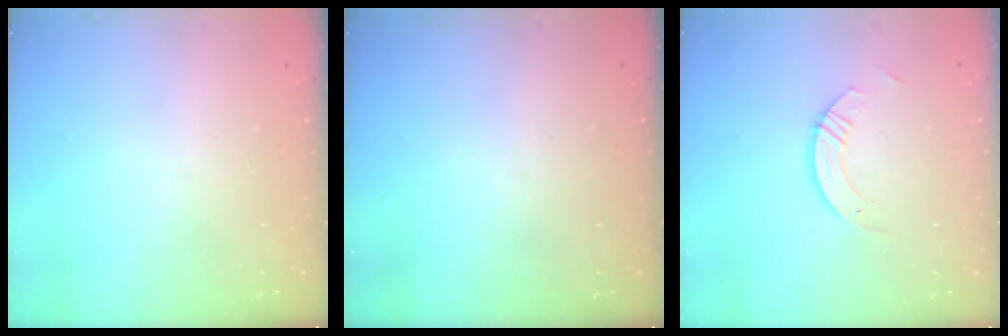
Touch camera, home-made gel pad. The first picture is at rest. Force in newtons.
{"total": 0.0}
{"total": 3.7, "press": 3.7, "slide": 0.3}